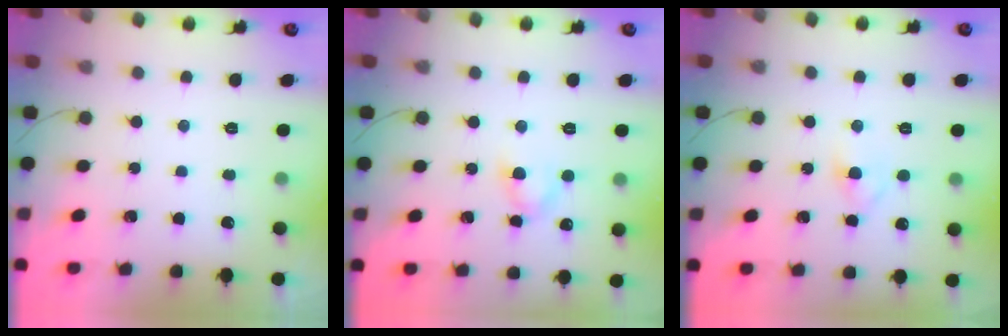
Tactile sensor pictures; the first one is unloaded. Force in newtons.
{"total": 3.5, "press": 3.3, "slide": 1.2}
{"total": 2.8, "press": 2.7, "slide": 0.8}